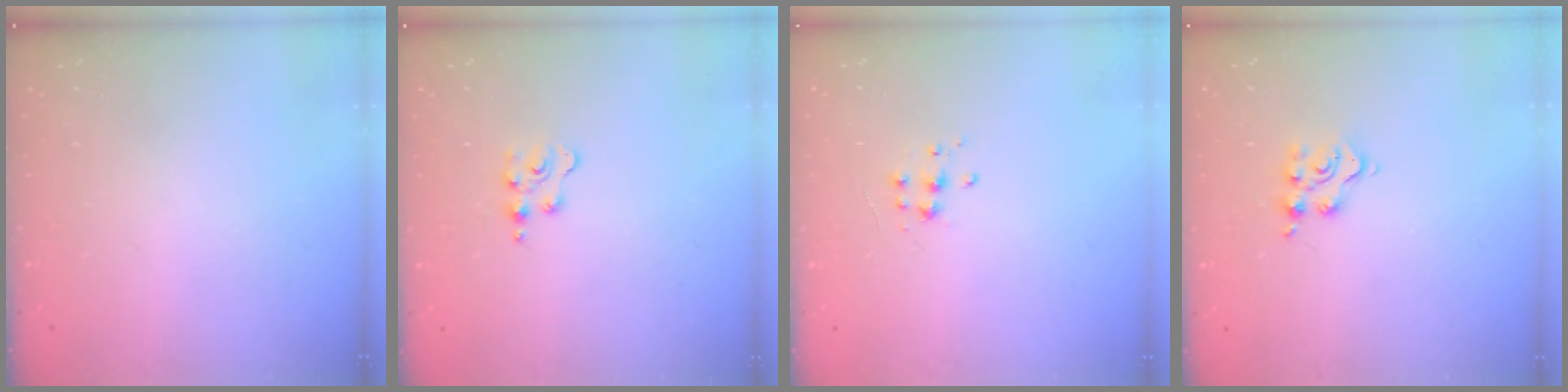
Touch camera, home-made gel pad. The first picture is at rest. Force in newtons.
{"total": 2.5, "press": 2.5, "slide": 0.4}
{"total": 4.6, "press": 4.6, "slide": 0.5}
{"total": 5.6, "press": 5.6, "slide": 0.1}